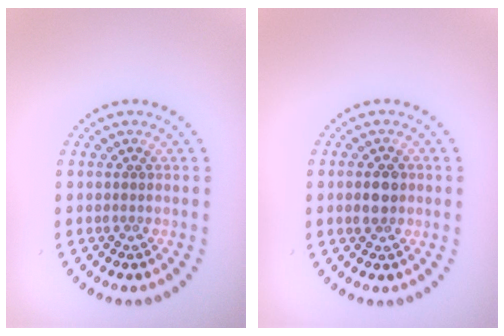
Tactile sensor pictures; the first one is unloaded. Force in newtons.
{"total": 2.4, "press": 2.4, "slide": 0.0}